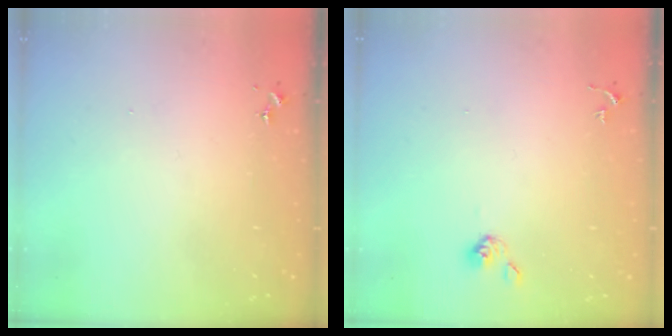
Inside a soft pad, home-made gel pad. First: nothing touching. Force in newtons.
{"total": 4.0, "press": 3.9, "slide": 0.8}